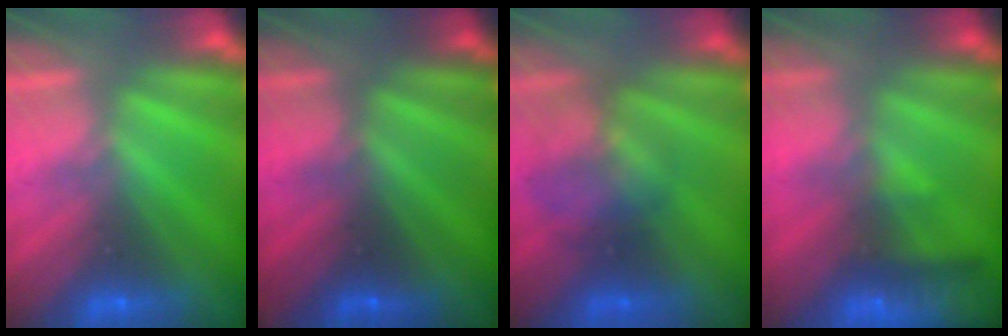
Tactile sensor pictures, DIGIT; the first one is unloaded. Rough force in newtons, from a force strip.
{"total": 2.5}
{"total": 2.3}
{"total": 8.7}